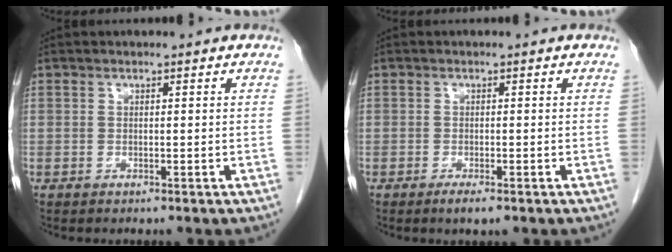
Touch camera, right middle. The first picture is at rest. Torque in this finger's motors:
{"motor_torque": [0.41, 0.02, -0.01, 0.02]}